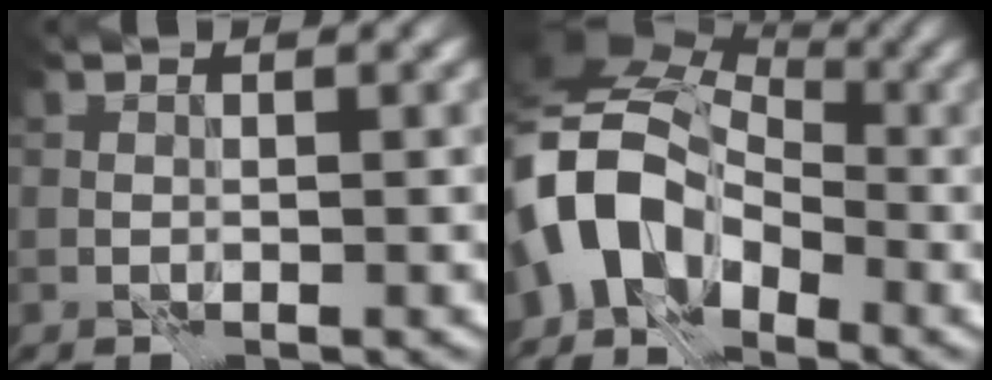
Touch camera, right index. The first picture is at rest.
{"total": 10.3, "force": [-2.8, 7.4, 6.6], "torque": [-0.129, 0.003, -0.061]}